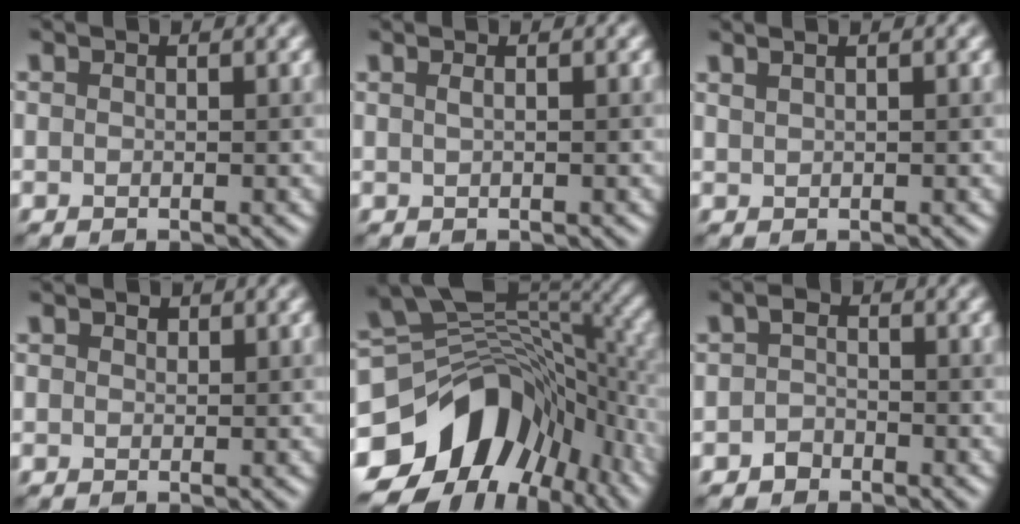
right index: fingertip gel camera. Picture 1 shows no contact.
{"total": 0.7, "force": [0.2, 0.3, 0.6], "torque": [-0.004, 0.000, 0.000]}
{"total": 1.7, "force": [1.1, 0.7, 1.0], "torque": [-0.011, 0.000, 0.011]}
{"total": 0.7, "force": [0.5, 0.5, 0.2], "torque": [-0.004, 0.000, 0.008]}
{"total": 14.8, "force": [-6.0, 10.1, 9.0], "torque": [-0.155, -0.008, -0.095]}
{"total": 1.5, "force": [-0.9, 1.1, 0.4], "torque": [-0.002, 0.004, -0.020]}